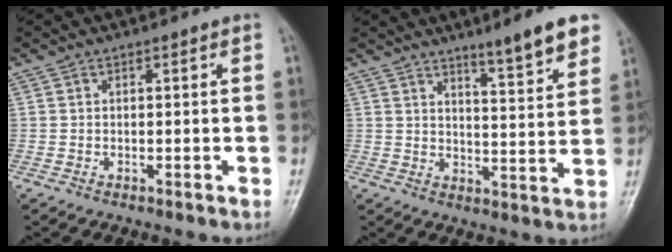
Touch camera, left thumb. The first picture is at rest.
{"total": 9.8, "force": [6.9, 1.2, 6.8], "torque": [-0.088, -0.043, 0.102]}